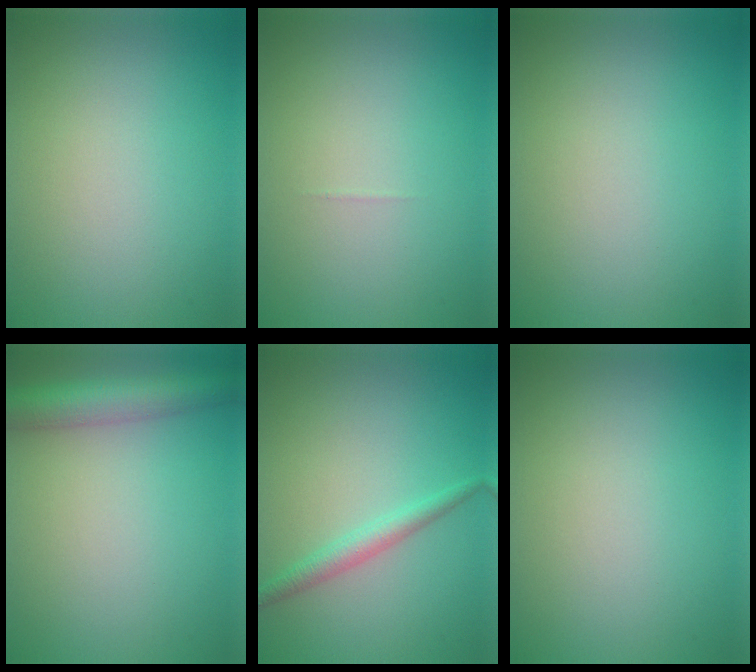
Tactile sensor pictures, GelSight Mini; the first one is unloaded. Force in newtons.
{"total": 0.0}
{"total": 0.0}
{"total": 4.9, "press": 4.9, "slide": 0.2}
{"total": 2.0, "press": 2.0, "slide": 0.1}
{"total": 0.0}